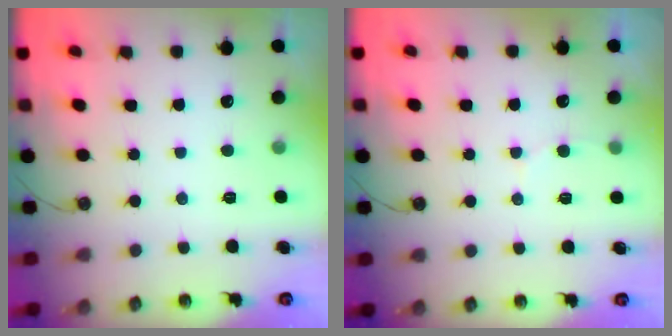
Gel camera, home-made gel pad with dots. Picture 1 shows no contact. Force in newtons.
{"total": 4.0, "press": 4.0, "slide": 0.5}